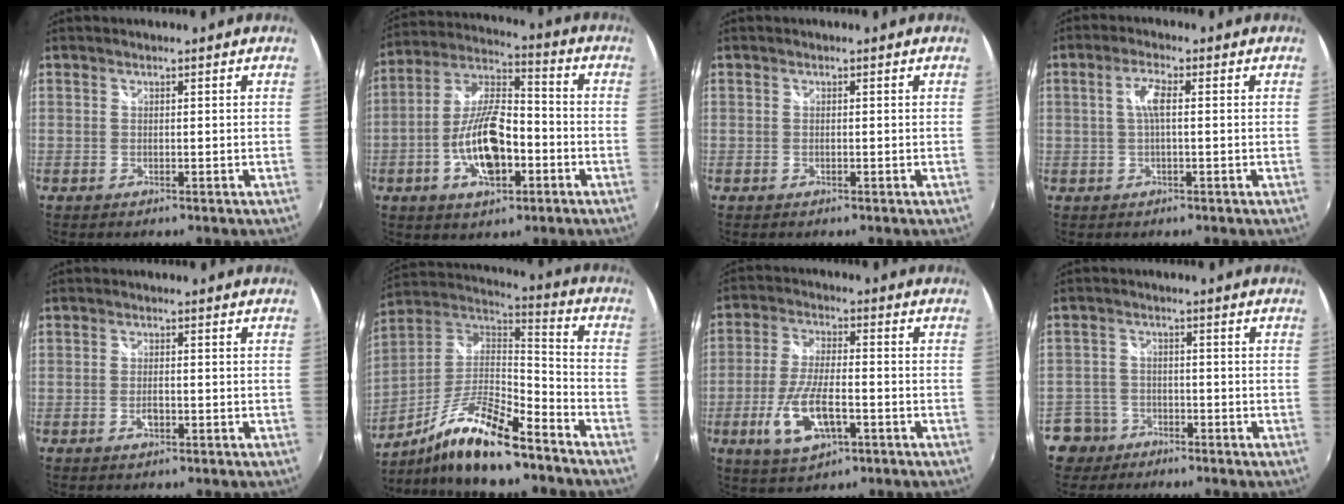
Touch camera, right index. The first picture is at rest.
{"total": 14.3, "force": [-4.5, 6.2, 12.0], "torque": [-0.243, 0.008, -0.079]}
{"total": 0.0}
{"total": 3.6, "force": [0.2, 0.6, 3.5], "torque": [-0.069, 0.006, 0.004]}
{"total": 2.3, "force": [-1.0, 1.2, 1.8], "torque": [-0.034, -0.002, -0.016]}
{"total": 17.2, "force": [-11.5, 3.9, 12.2], "torque": [-0.243, -0.005, -0.214]}
{"total": 11.4, "force": [-4.2, 4.3, 9.8], "torque": [-0.203, -0.011, -0.074]}
{"total": 6.0, "force": [-3.6, 4.8, 0.4], "torque": [-0.022, 0.021, -0.070]}